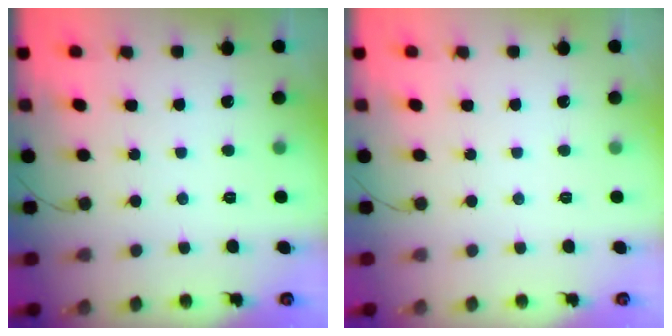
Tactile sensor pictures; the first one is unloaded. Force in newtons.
{"total": 0.0}